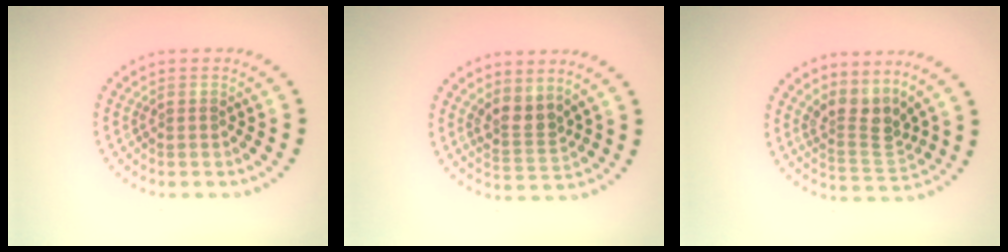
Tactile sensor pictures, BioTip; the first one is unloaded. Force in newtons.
{"total": 2.5, "press": 2.1, "slide": 1.4}
{"total": 3.2, "press": 2.4, "slide": 2.1}